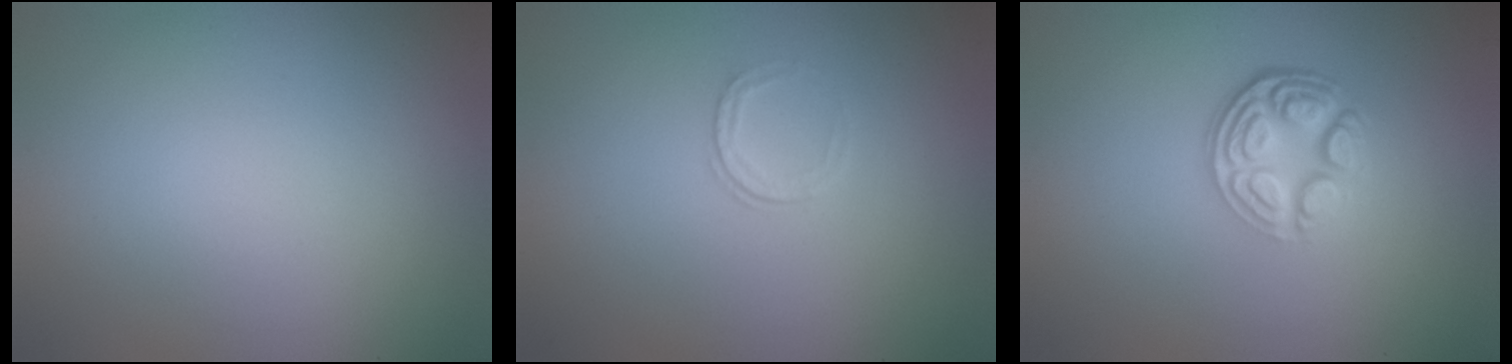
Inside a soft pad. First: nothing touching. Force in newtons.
{"total": 1.0, "press": 0.7, "slide": 0.7}
{"total": 4.5, "press": 3.3, "slide": 3.0}